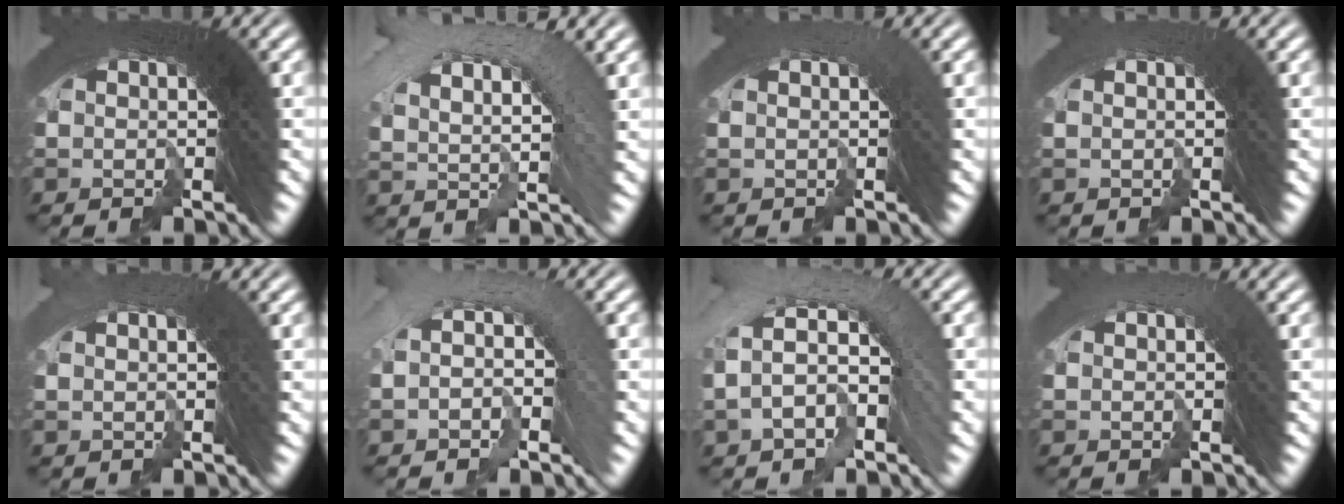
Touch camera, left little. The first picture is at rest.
{"total": 4.8, "force": [-1.3, 4.1, 2.2], "torque": [-0.026, 0.015, -0.034]}
{"total": 2.3, "force": [-1.5, -0.8, -1.5], "torque": [0.018, -0.007, -0.017]}
{"total": 2.3, "force": [-1.1, -0.9, -1.8], "torque": [0.017, -0.010, -0.012]}
{"total": 2.4, "force": [-1.4, -0.7, -1.8], "torque": [0.014, -0.005, -0.015]}
{"total": 4.1, "force": [-3.5, 1.6, -1.2], "torque": [0.025, 0.012, -0.068]}
{"total": 4.7, "force": [-3.2, 3.4, 0.2], "torque": [-0.009, 0.017, -0.070]}
{"total": 3.1, "force": [-1.9, -1.1, -2.1], "torque": [0.025, -0.012, -0.023]}